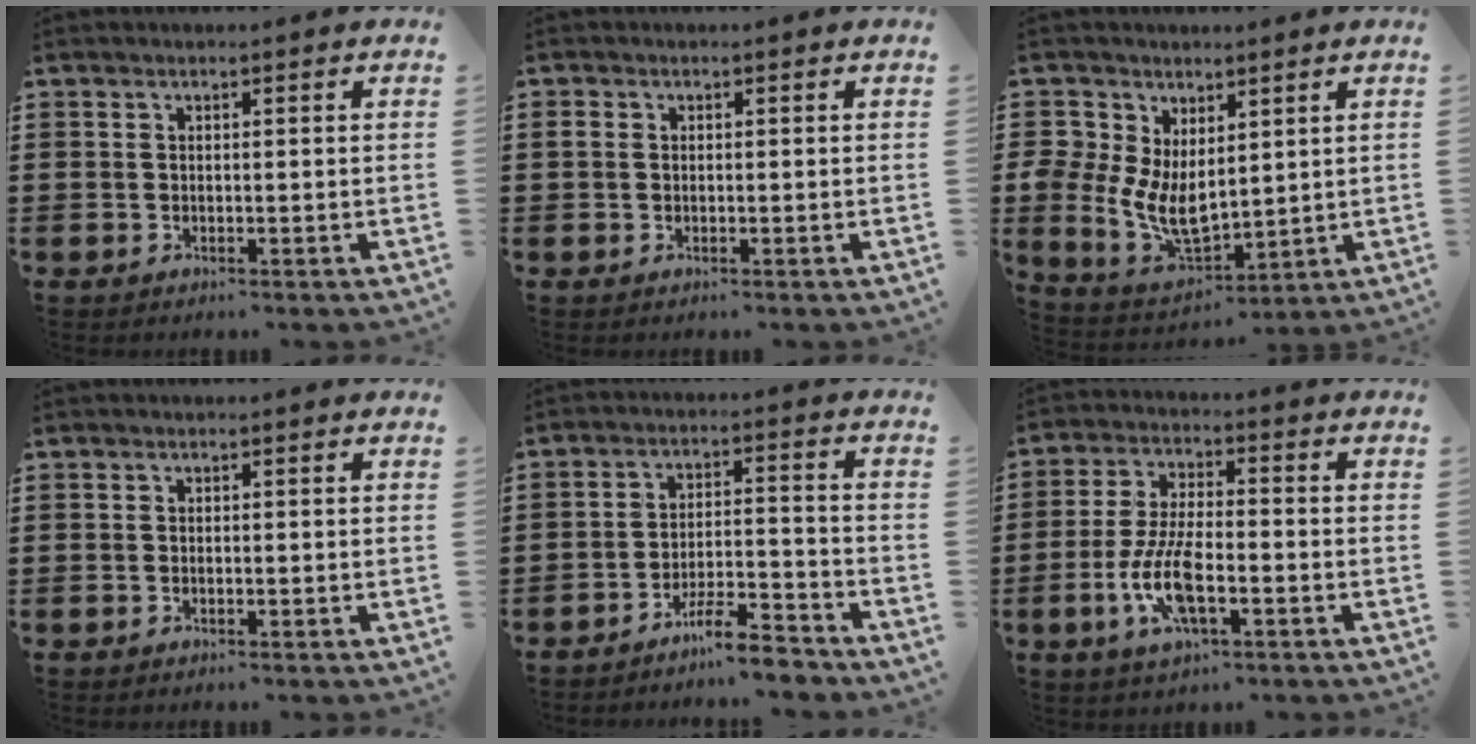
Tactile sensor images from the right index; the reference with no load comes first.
{"total": 0.9, "force": [0.1, 0.8, 0.5], "torque": [-0.011, 0.005, 0.002]}
{"total": 7.5, "force": [1.3, 5.3, 5.2], "torque": [-0.130, -0.002, 0.027]}
{"total": 0.0}
{"total": 6.6, "force": [-5.8, 0.6, 2.9], "torque": [-0.054, 0.003, -0.112]}
{"total": 9.3, "force": [-3.0, 3.2, 8.1], "torque": [-0.180, -0.012, -0.059]}